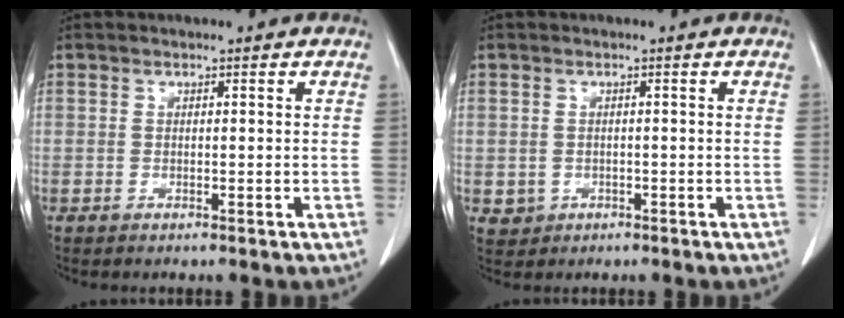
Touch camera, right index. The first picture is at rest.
{"total": 1.9, "force": [-0.3, 1.9, 0.2], "torque": [-0.005, 0.004, 0.004]}